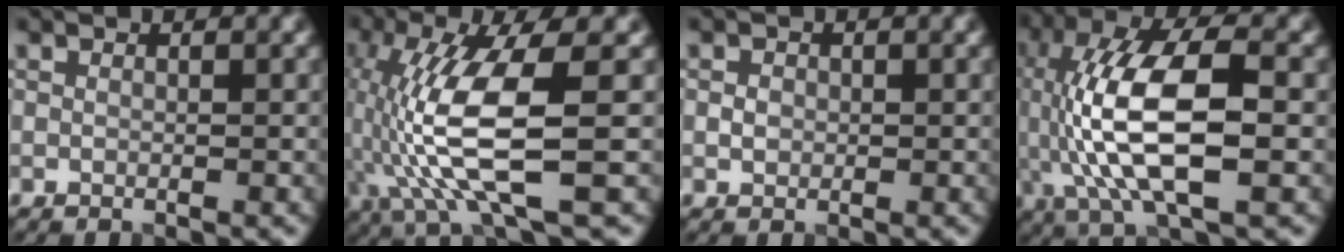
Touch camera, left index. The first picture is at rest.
{"total": 10.2, "force": [-1.8, 2.3, 9.8], "torque": [-0.203, 0.004, -0.031]}
{"total": 1.0, "force": [0.0, 0.9, 0.5], "torque": [-0.009, 0.000, -0.003]}
{"total": 12.1, "force": [-1.2, 4.4, 11.2], "torque": [-0.226, 0.016, -0.024]}